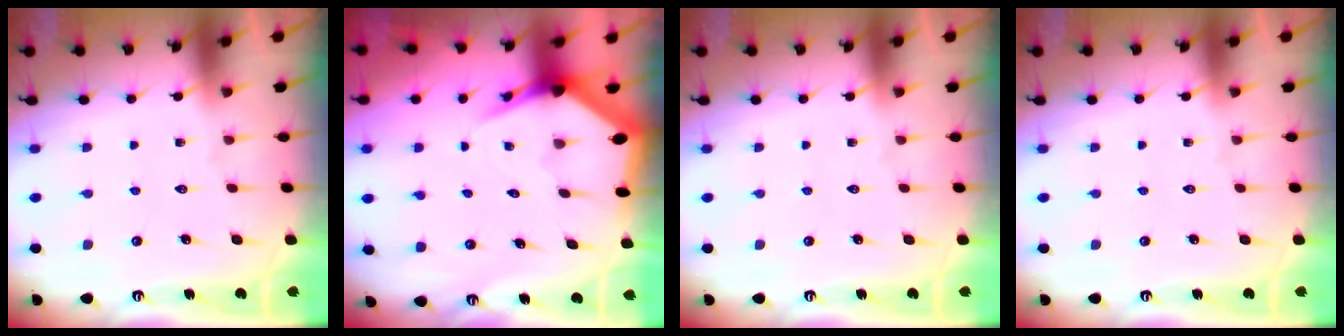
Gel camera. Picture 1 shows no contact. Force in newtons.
{"total": 5.5, "press": 5.4, "slide": 0.5}
{"total": 0.0}
{"total": 0.0}